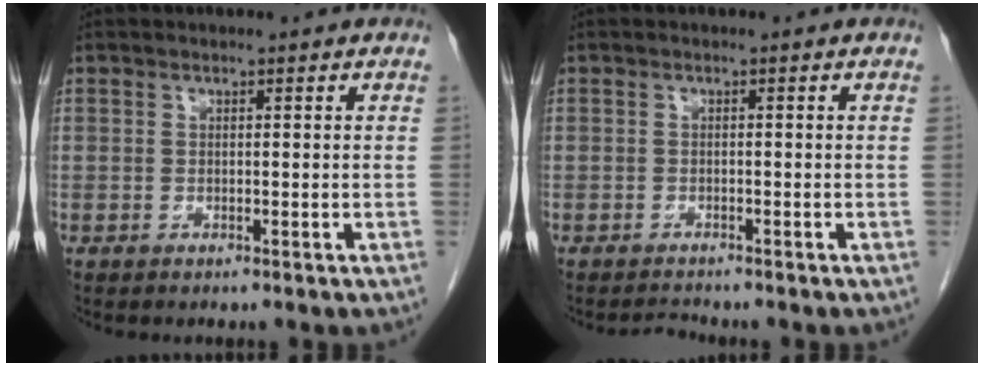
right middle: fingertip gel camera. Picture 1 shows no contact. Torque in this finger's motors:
{"motor_torque": [-0.70, -0.19, -0.25, -0.05]}